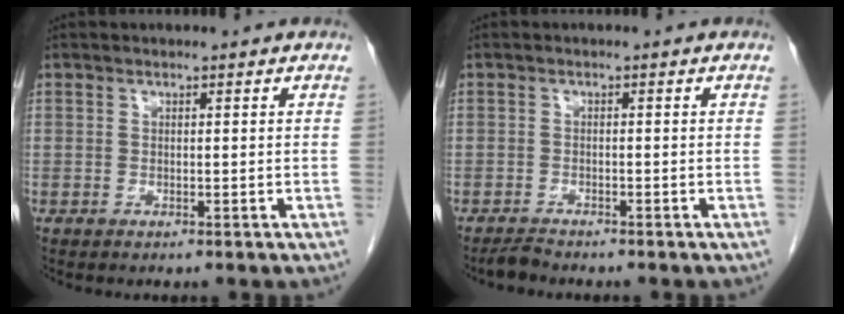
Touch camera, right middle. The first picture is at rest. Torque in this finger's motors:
{"motor_torque": [0.05, 0.04, 0.01, 0.00]}